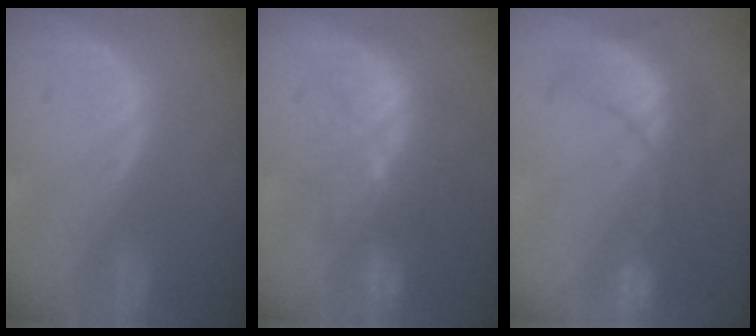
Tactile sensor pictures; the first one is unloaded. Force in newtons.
{"total": 9.7, "press": 9.0, "slide": 3.6}
{"total": 8.6, "press": 8.5, "slide": 1.4}